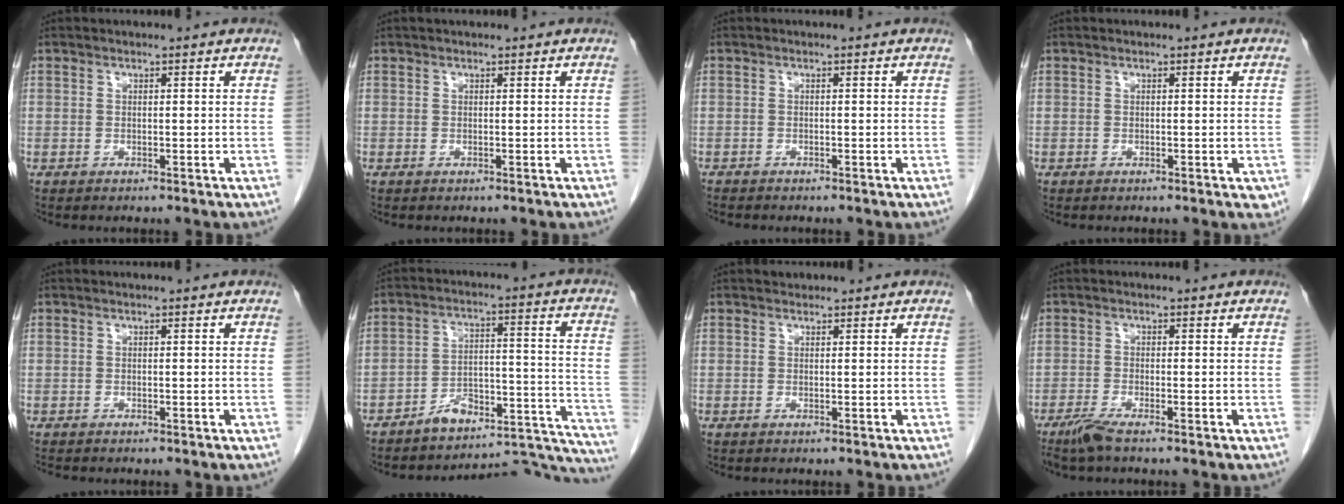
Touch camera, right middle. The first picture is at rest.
{"total": 1.1, "force": [0.7, 0.5, 0.7], "torque": [-0.013, 0.013, 0.009]}
{"total": 1.4, "force": [-1.3, 0.2, 0.5], "torque": [-0.012, -0.003, -0.020]}
{"total": 0.9, "force": [-0.3, 0.4, 0.7], "torque": [-0.003, -0.003, 0.000]}
{"total": 1.1, "force": [-1.0, 0.3, 0.3], "torque": [-0.011, -0.003, -0.014]}
{"total": 18.5, "force": [-17.5, 4.2, 4.1], "torque": [-0.009, 0.070, -0.236]}
{"total": 0.7, "force": [0.5, 0.5, 0.2], "torque": [-0.006, 0.006, 0.006]}
{"total": 2.9, "force": [-2.2, -0.1, 1.9], "torque": [-0.044, -0.008, -0.049]}